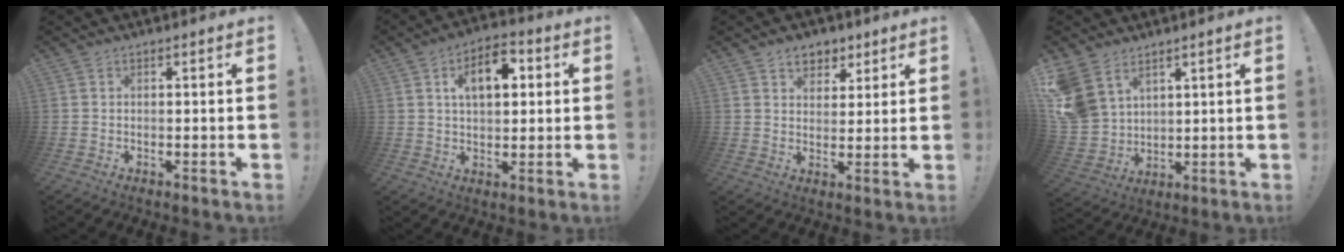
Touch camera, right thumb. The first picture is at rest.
{"total": 10.4, "force": [2.8, 6.1, 7.9], "torque": [-0.111, 0.006, 0.045]}
{"total": 6.8, "force": [4.2, 5.1, 1.6], "torque": [-0.007, -0.029, 0.077]}
{"total": 10.3, "force": [6.5, 6.8, 4.1], "torque": [-0.089, -0.045, 0.137]}